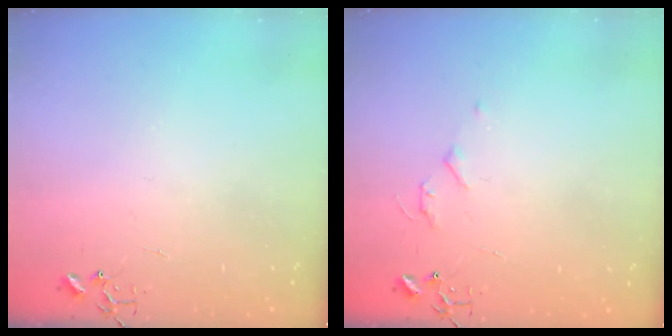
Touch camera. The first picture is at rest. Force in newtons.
{"total": 5.0, "press": 5.0, "slide": 0.7}